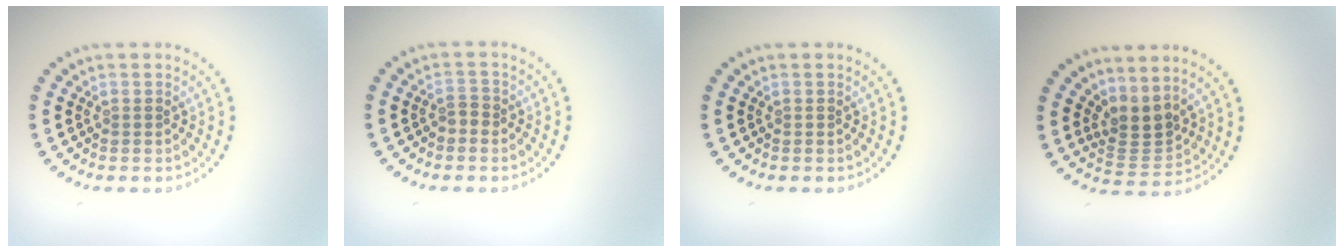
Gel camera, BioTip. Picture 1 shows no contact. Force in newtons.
{"total": 1.2, "press": 1.1, "slide": 0.5}
{"total": 0.0}
{"total": 2.8, "press": 1.9, "slide": 2.1}